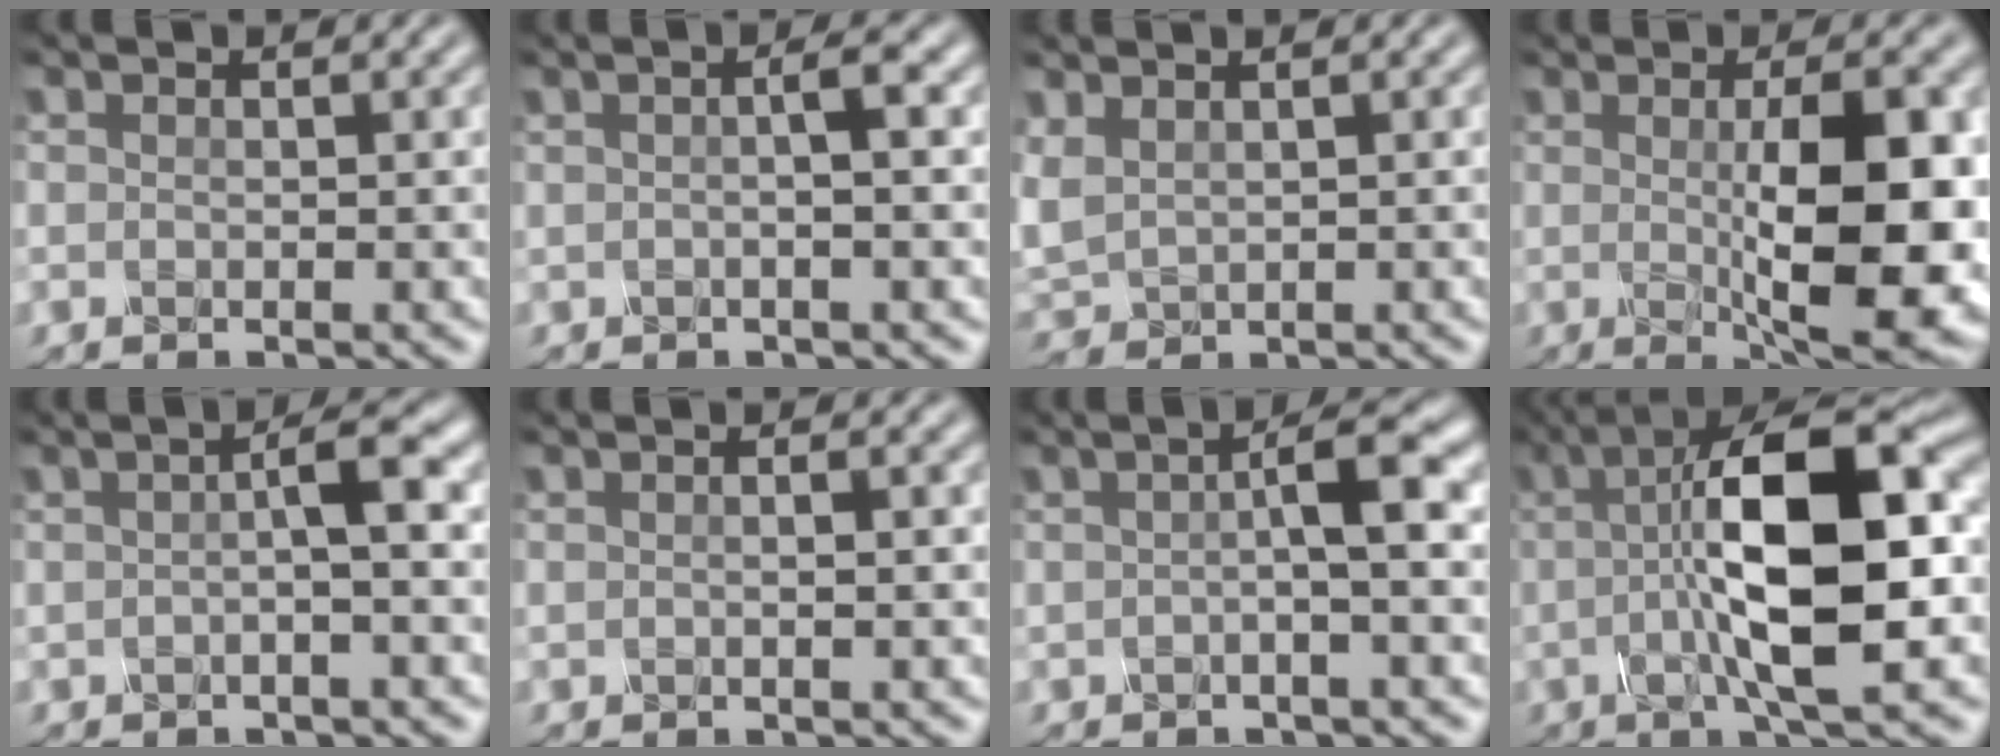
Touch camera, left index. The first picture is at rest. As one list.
[{"total": 2.7, "force": [0.2, 0.7, 2.6], "torque": [-0.028, 0.004, -0.005]}, {"total": 2.9, "force": [1.0, 1.9, 1.9], "torque": [-0.063, 0.003, 0.027]}, {"total": 11.3, "force": [-0.4, 3.0, 10.8], "torque": [-0.144, -0.010, 0.000]}, {"total": 3.4, "force": [0.2, 0.6, 3.3], "torque": [-0.048, 0.007, -0.003]}, {"total": 1.8, "force": [0.4, 0.7, 1.6], "torque": [-0.009, -0.001, -0.006]}, {"total": 4.0, "force": [0.2, 0.7, 3.9], "torque": [-0.055, 0.007, -0.002]}, {"total": 12.6, "force": [0.7, 3.7, 12.0], "torque": [-0.193, 0.013, 0.007]}]